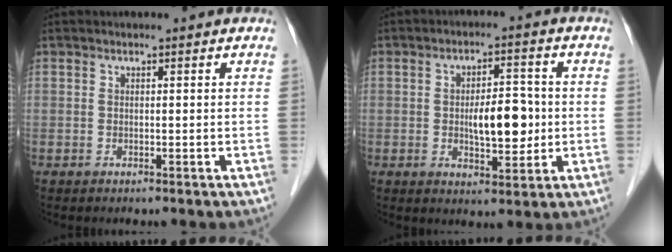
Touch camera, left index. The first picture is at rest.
{"total": 7.1, "force": [-0.4, 2.8, 6.5], "torque": [-0.107, 0.002, -0.004]}